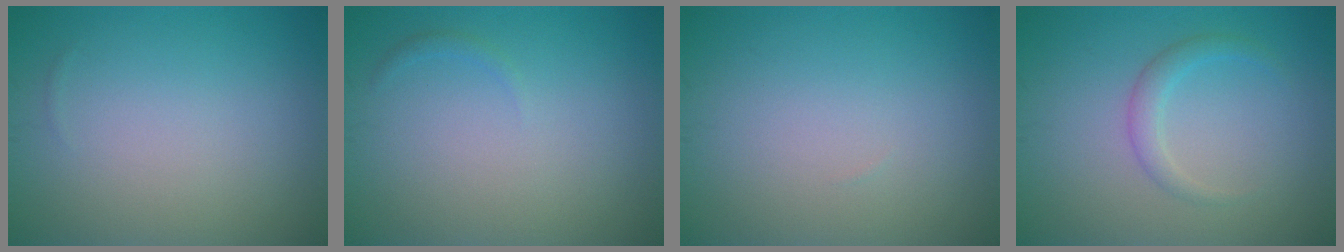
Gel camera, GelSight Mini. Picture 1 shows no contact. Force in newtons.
{"total": 0.6, "press": 0.6, "slide": 0.0}
{"total": 0.0}
{"total": 1.7, "press": 1.7, "slide": 0.0}